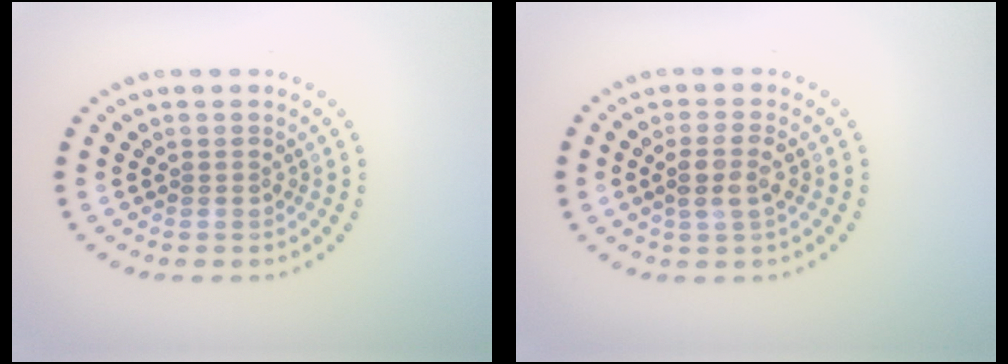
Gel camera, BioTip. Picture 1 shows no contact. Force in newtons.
{"total": 2.3, "press": 2.1, "slide": 0.8}